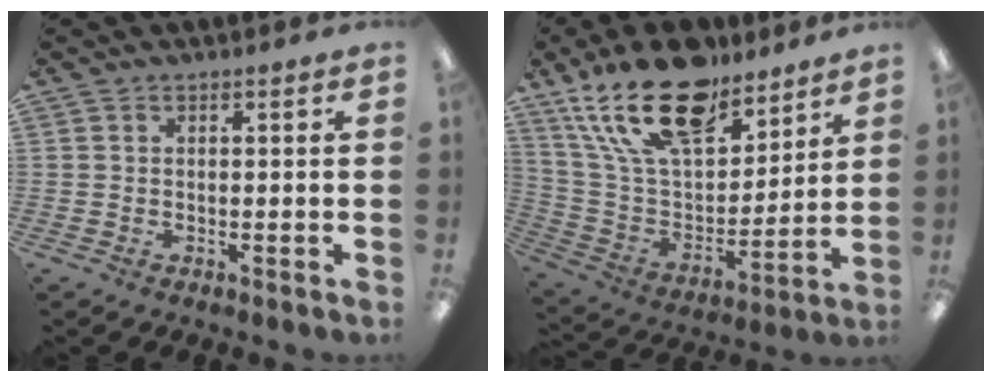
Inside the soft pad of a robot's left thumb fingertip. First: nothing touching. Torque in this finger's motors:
{"motor_torque": [1.20, 0.51, 1.59, -1.19, 0.33]}